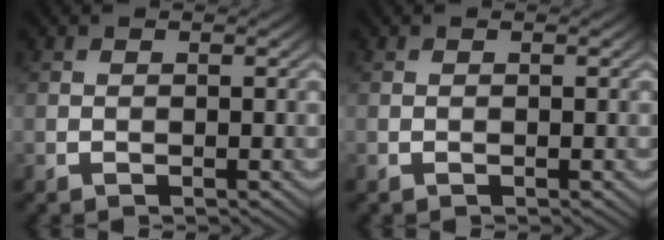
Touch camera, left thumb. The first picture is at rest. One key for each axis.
{"total": 0.0}